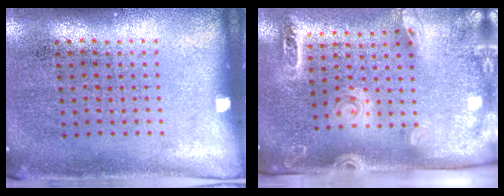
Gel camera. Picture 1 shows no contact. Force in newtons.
{"total": 2.7, "press": 2.0, "slide": 1.8}